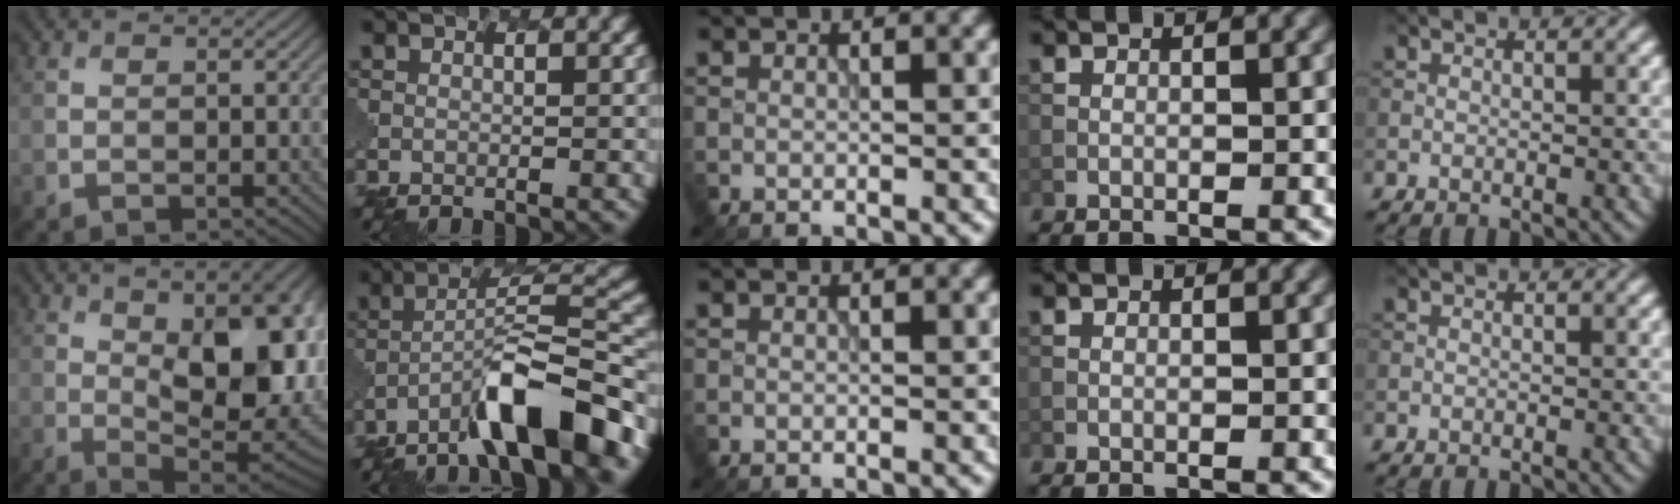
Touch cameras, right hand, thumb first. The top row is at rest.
{"thumb": {"total": 18.2, "force": [2.7, 8.7, 15.8], "torque": [-0.203, 0.010, 0.048]}, "index": {"total": 9.0, "force": [-5.5, 1.8, 6.9], "torque": [-0.113, 0.016, -0.090]}}